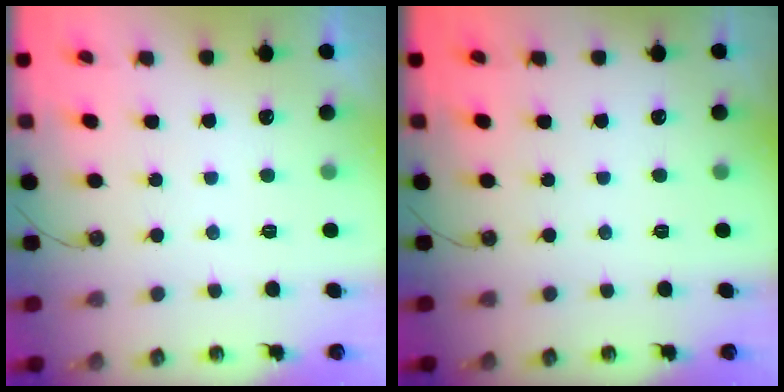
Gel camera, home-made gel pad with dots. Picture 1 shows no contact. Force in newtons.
{"total": 0.0}